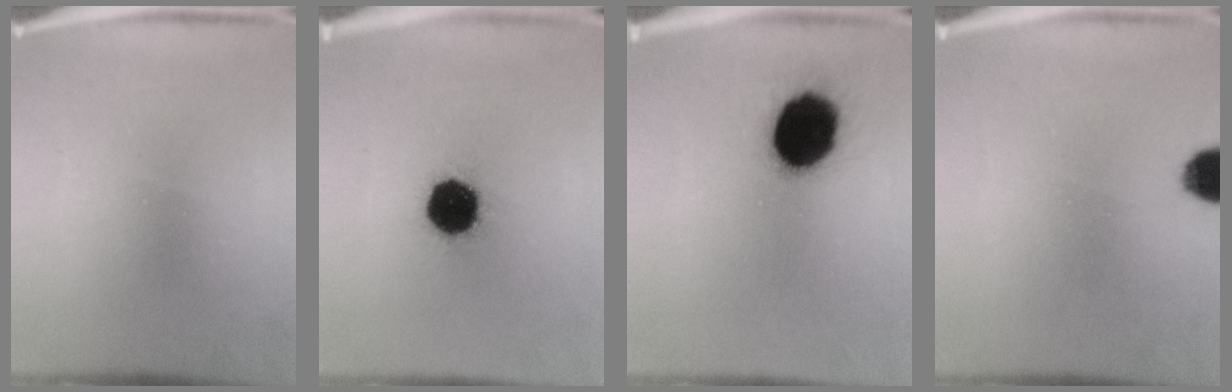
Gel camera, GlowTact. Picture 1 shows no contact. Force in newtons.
{"total": 15.1}
{"total": 18.0}
{"total": 6.5}